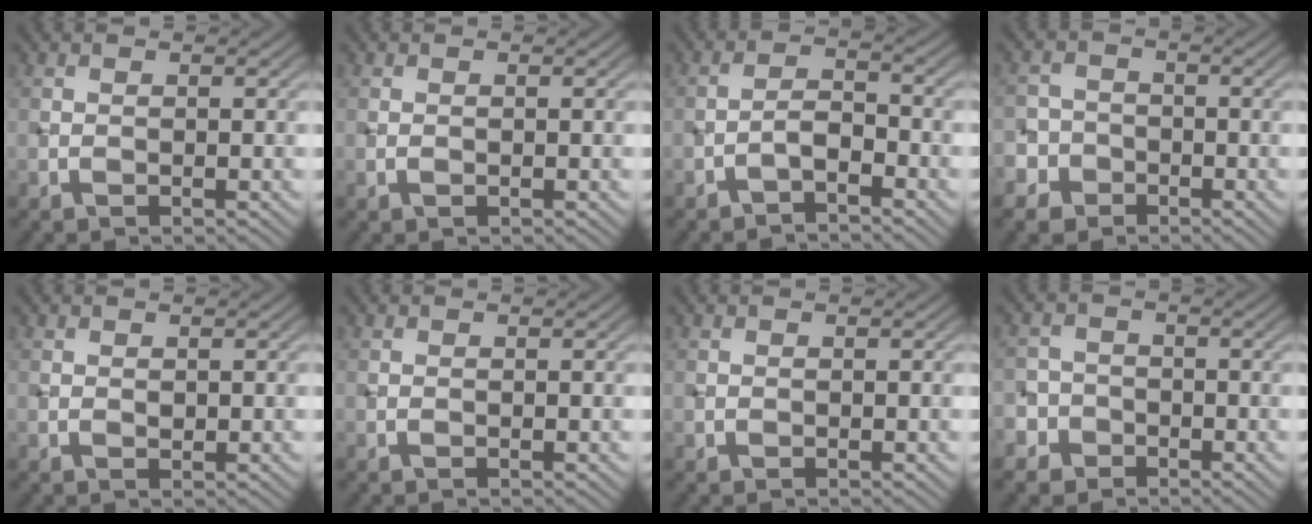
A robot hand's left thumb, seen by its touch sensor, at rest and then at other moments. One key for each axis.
{"total": 0.5, "fx": -0.2, "fy": 0.3, "fz": 0.4, "tx": -0.007, "ty": 0.000, "tz": -0.001}
{"total": 2.6, "fx": -2.0, "fy": 0.8, "fz": 1.5, "tx": -0.029, "ty": 0.011, "tz": -0.044}
{"total": 4.5, "fx": -2.4, "fy": 3.8, "fz": 0.6, "tx": -0.002, "ty": 0.004, "tz": -0.065}
{"total": 0.5, "fx": 0.2, "fy": 0.4, "fz": 0.3, "tx": -0.006, "ty": 0.001, "tz": 0.004}
{"total": 0.0}
{"total": 0.0}
{"total": 3.9, "fx": -2.1, "fy": 3.3, "fz": 0.4, "tx": 0.004, "ty": 0.004, "tz": -0.057}